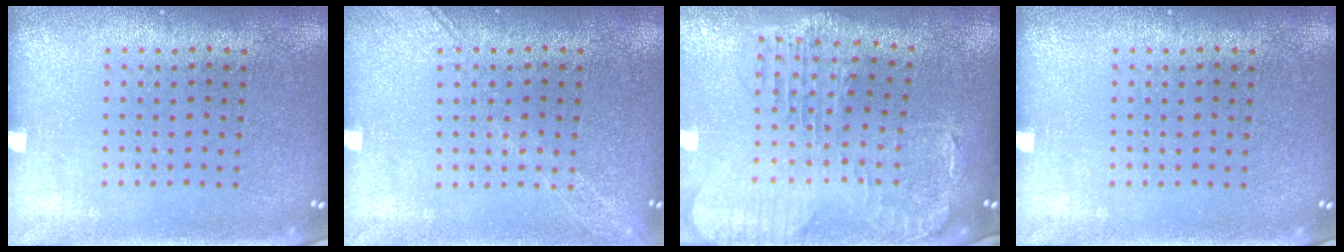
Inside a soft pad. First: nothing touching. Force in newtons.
{"total": 2.4, "press": 2.3, "slide": 0.4}
{"total": 1.9, "press": 1.8, "slide": 0.7}
{"total": 0.0}